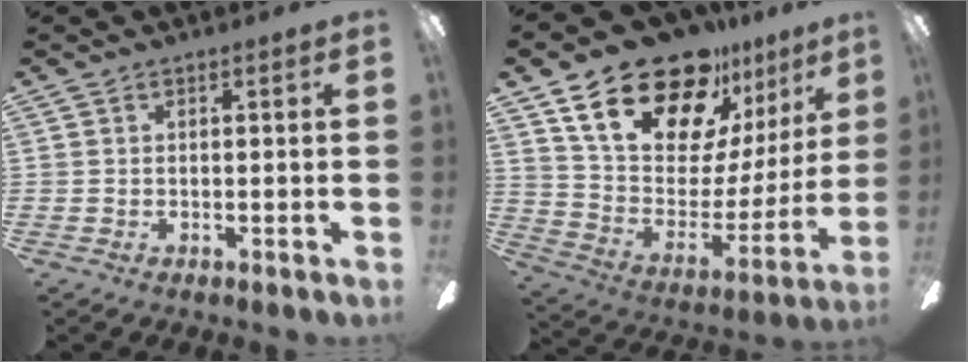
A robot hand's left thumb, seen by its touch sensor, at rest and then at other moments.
{"total": 24.2, "force": [17.6, 11.2, 12.3], "torque": [-0.204, -0.116, 0.320]}